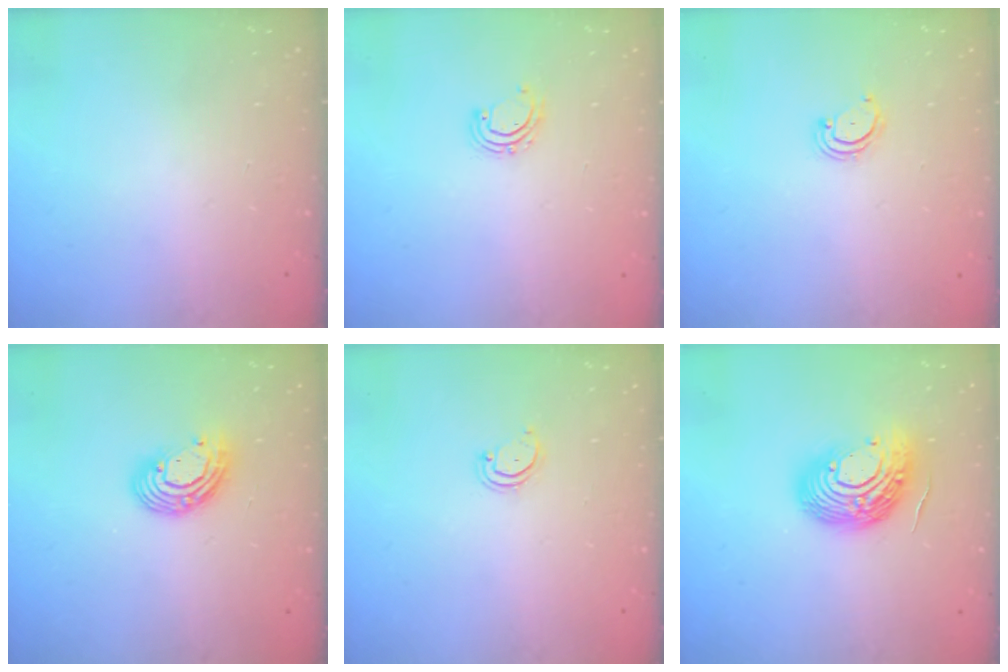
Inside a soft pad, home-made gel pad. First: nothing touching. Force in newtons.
{"total": 3.9, "press": 3.9, "slide": 0.2}
{"total": 2.9, "press": 2.9, "slide": 0.3}
{"total": 10.1, "press": 10.0, "slide": 1.1}
{"total": 3.0, "press": 3.0, "slide": 0.2}
{"total": 15.0, "press": 14.9, "slide": 1.5}